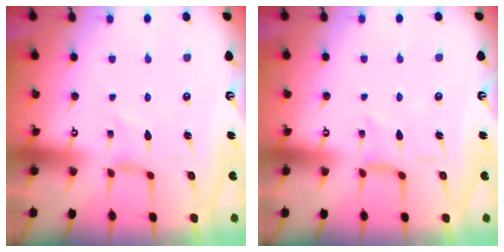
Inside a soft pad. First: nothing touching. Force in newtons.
{"total": 0.8, "press": 0.7, "slide": 0.4}